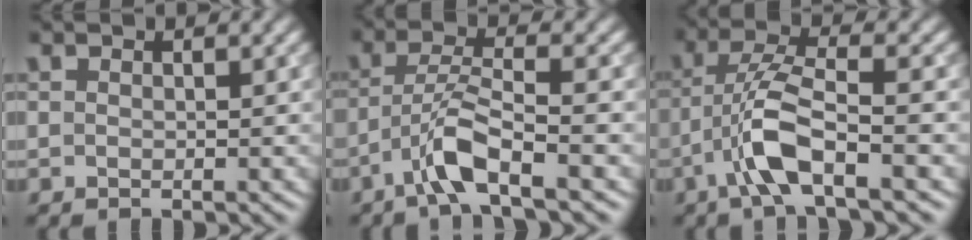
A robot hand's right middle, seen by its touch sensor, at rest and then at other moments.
{"total": 4.4, "force": [-2.6, 0.7, 3.6], "torque": [-0.069, 0.010, -0.057]}
{"total": 5.4, "force": [-2.5, 1.2, 4.6], "torque": [-0.093, 0.010, -0.054]}